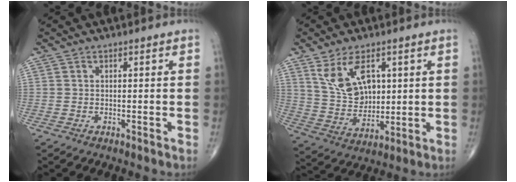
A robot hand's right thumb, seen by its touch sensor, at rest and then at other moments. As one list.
[{"total": 10.9, "force": [4.4, 6.4, 7.6], "torque": [-0.119, -0.019, 0.098]}]